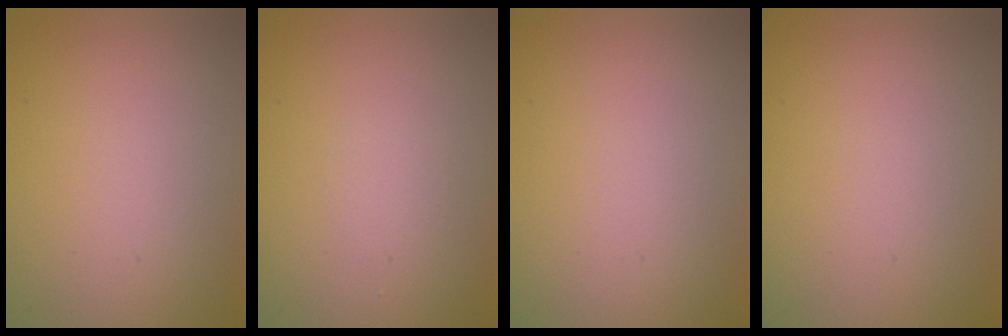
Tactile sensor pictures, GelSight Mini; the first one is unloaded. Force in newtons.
{"total": 0.0}
{"total": 0.0}
{"total": 0.0}